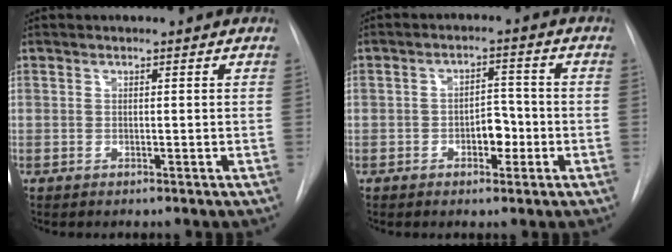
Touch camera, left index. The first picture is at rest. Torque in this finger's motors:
{"motor_torque": [0.13, 0.07, 0.07, 0.03]}